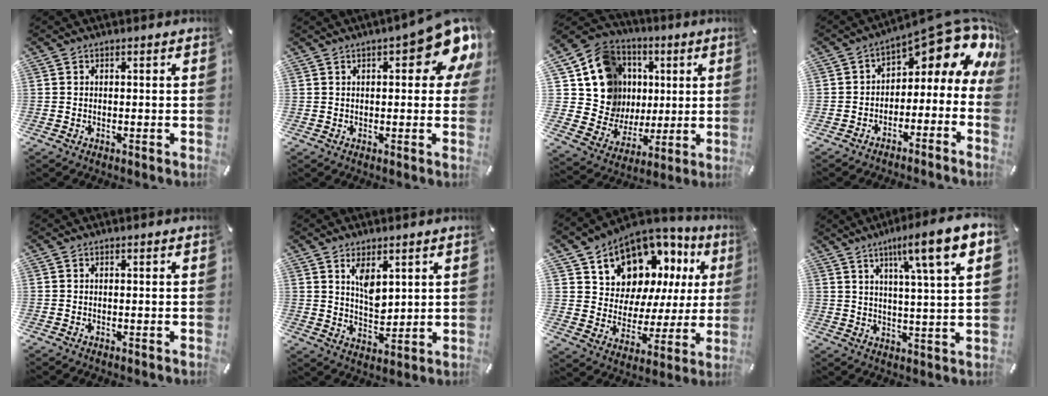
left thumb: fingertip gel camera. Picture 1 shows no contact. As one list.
[{"total": 12.1, "force": [4.9, 3.9, 10.3], "torque": [-0.139, -0.024, 0.080]}, {"total": 16.8, "force": [4.5, 15.4, 5.0], "torque": [-0.088, -0.030, 0.110]}, {"total": 10.9, "force": [6.5, 4.7, 7.4], "torque": [-0.091, -0.062, 0.099]}, {"total": 0.0}, {"total": 6.7, "force": [3.7, 3.8, 4.1], "torque": [-0.060, -0.023, 0.063]}, {"total": 12.0, "force": [8.7, 7.9, 2.4], "torque": [-0.056, -0.087, 0.160]}, {"total": 11.6, "force": [6.2, 0.8, 9.8], "torque": [-0.150, -0.032, 0.093]}]